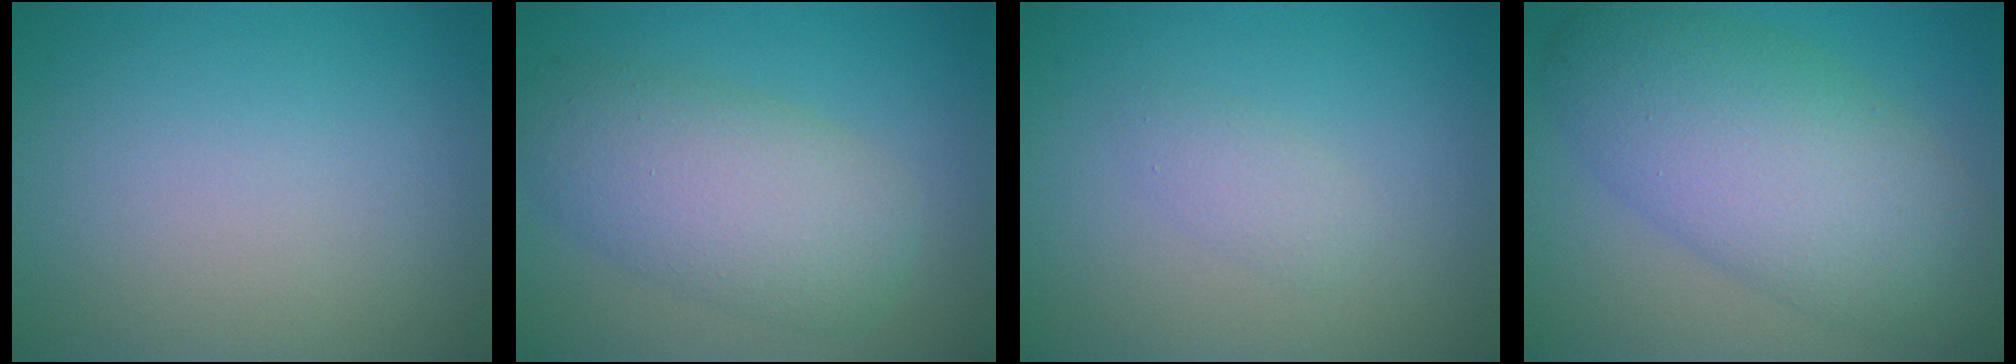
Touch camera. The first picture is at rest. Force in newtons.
{"total": 6.4, "press": 6.4, "slide": 0.2}
{"total": 1.3, "press": 1.3, "slide": 0.0}
{"total": 9.6, "press": 9.6, "slide": 0.2}